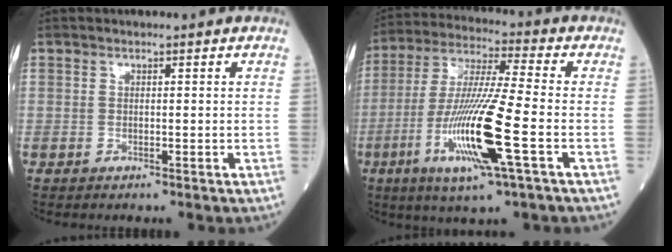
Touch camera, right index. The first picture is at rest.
{"total": 16.0, "force": [-5.1, 0.3, 15.2], "torque": [-0.310, -0.018, -0.096]}